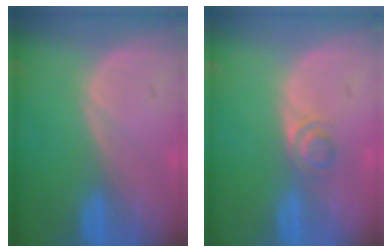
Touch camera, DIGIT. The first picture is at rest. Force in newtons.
{"total": 2.5, "press": 2.4, "slide": 0.8}